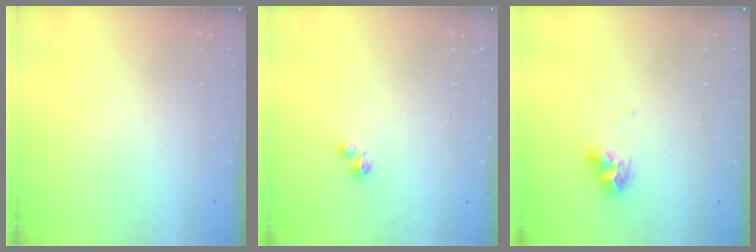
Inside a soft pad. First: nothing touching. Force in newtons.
{"total": 1.1, "press": 1.1, "slide": 0.3}
{"total": 9.1, "press": 9.1, "slide": 1.1}